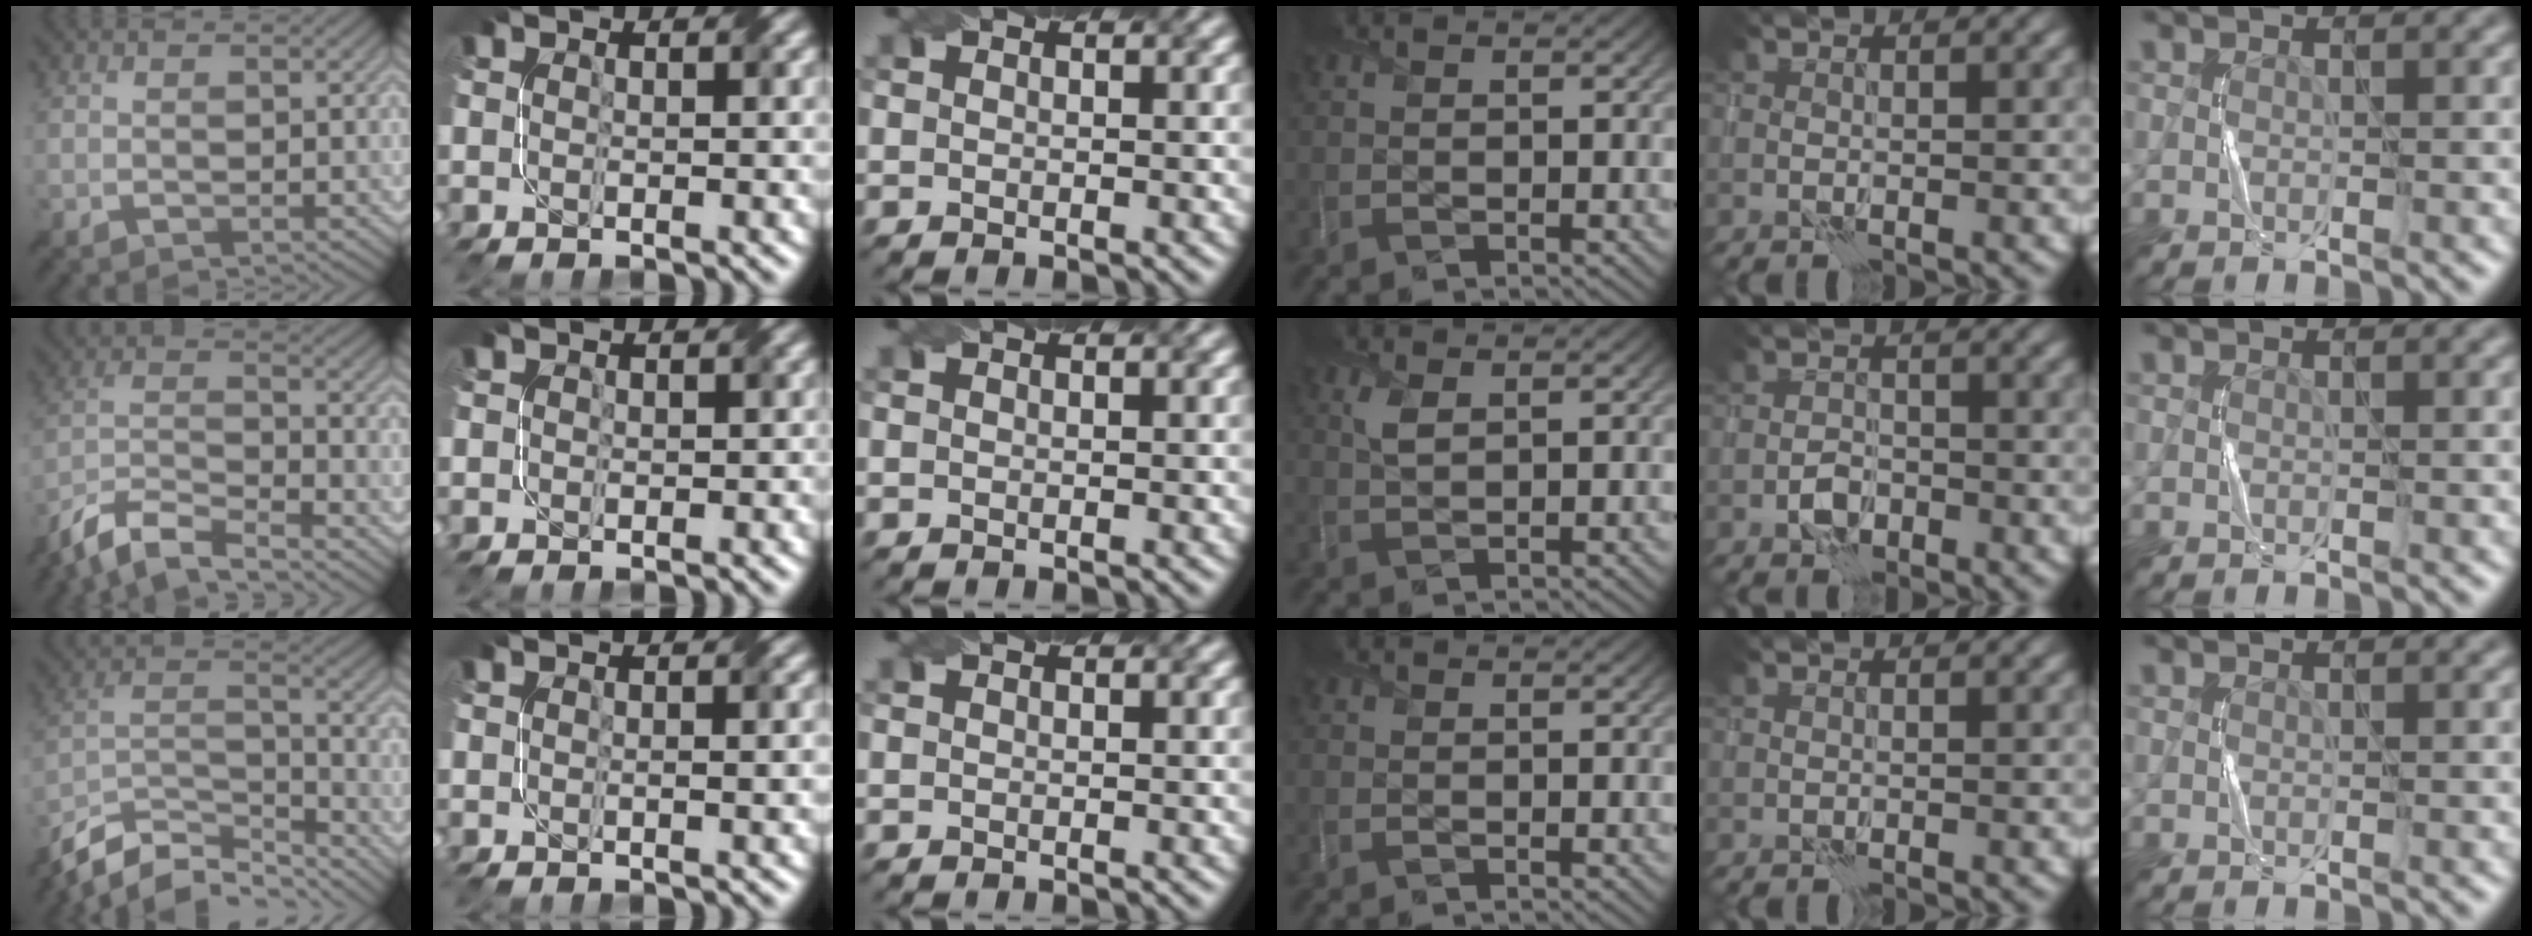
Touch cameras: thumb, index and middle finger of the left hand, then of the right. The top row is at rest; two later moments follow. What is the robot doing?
{"motion": "twist", "object": "screw"}